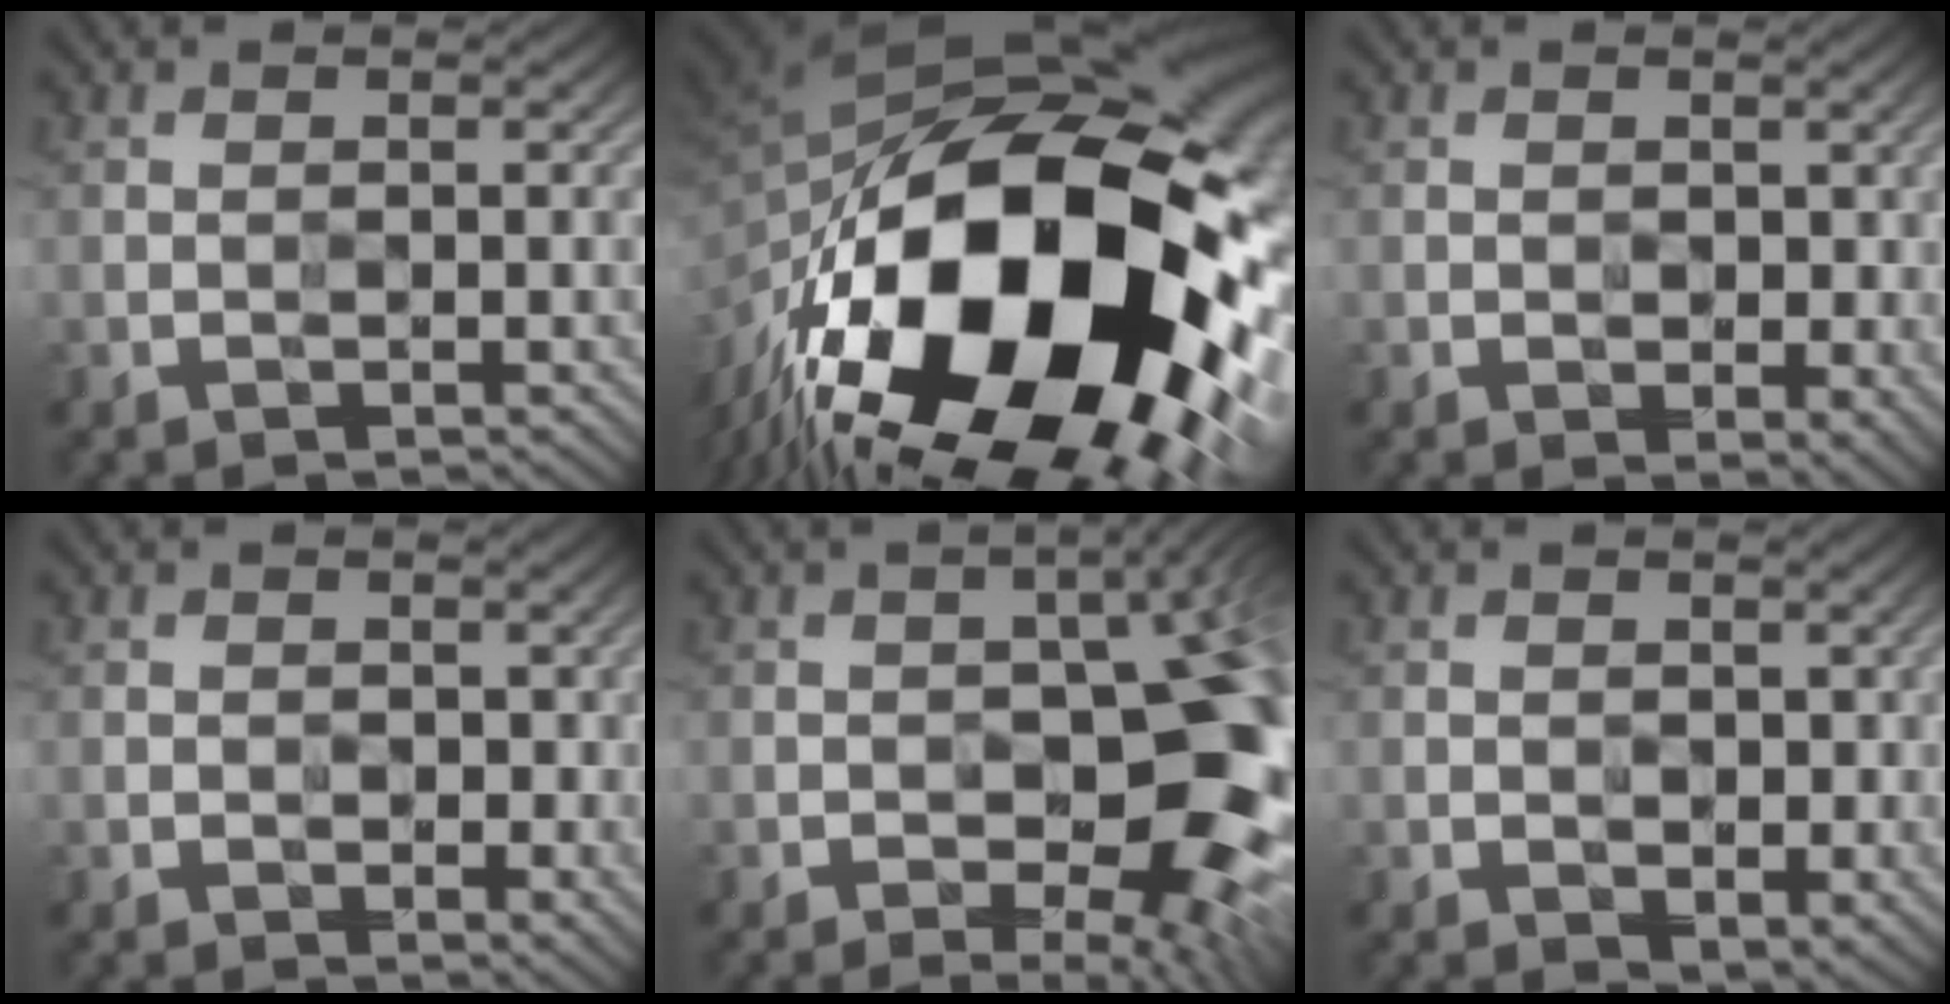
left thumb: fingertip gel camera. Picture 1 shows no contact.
{"total": 22.7, "force": [-5.5, 12.9, 17.9], "torque": [-0.366, -0.059, -0.083]}
{"total": 2.1, "force": [0.3, 1.6, 1.3], "torque": [-0.024, -0.011, 0.007]}
{"total": 1.4, "force": [0.4, 1.2, 0.6], "torque": [-0.014, -0.011, 0.006]}
{"total": 14.1, "force": [-3.1, 6.6, 12.2], "torque": [-0.143, -0.008, -0.040]}
{"total": 2.3, "force": [0.5, 1.9, 1.4], "torque": [-0.025, -0.014, 0.010]}